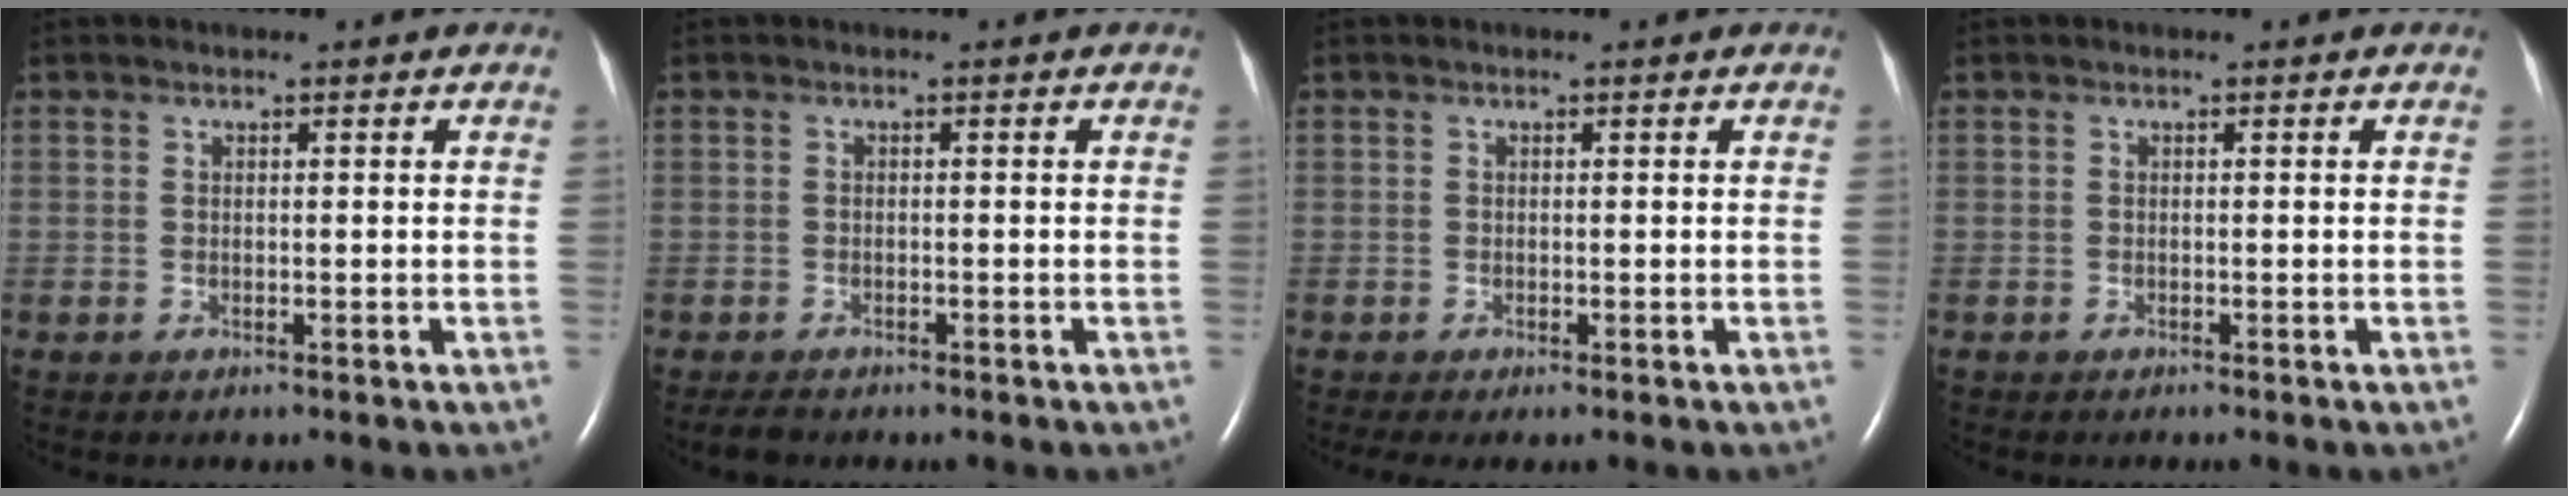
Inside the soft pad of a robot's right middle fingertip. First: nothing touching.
{"total": 1.9, "force": [-1.6, 0.6, 0.7], "torque": [-0.019, -0.005, -0.023]}
{"total": 1.1, "force": [-0.7, 0.0, 0.9], "torque": [-0.020, -0.008, -0.011]}
{"total": 0.0}